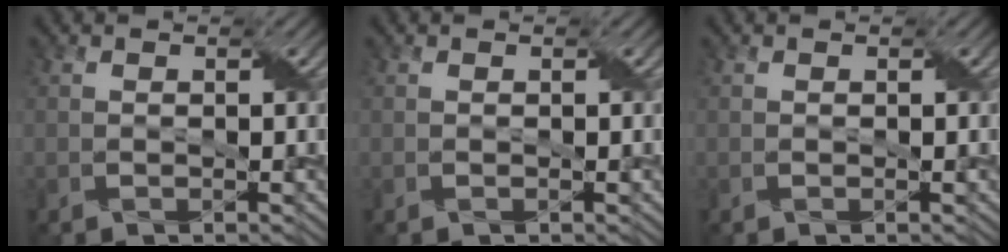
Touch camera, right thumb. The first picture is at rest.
{"total": 0.0}
{"total": 0.0}